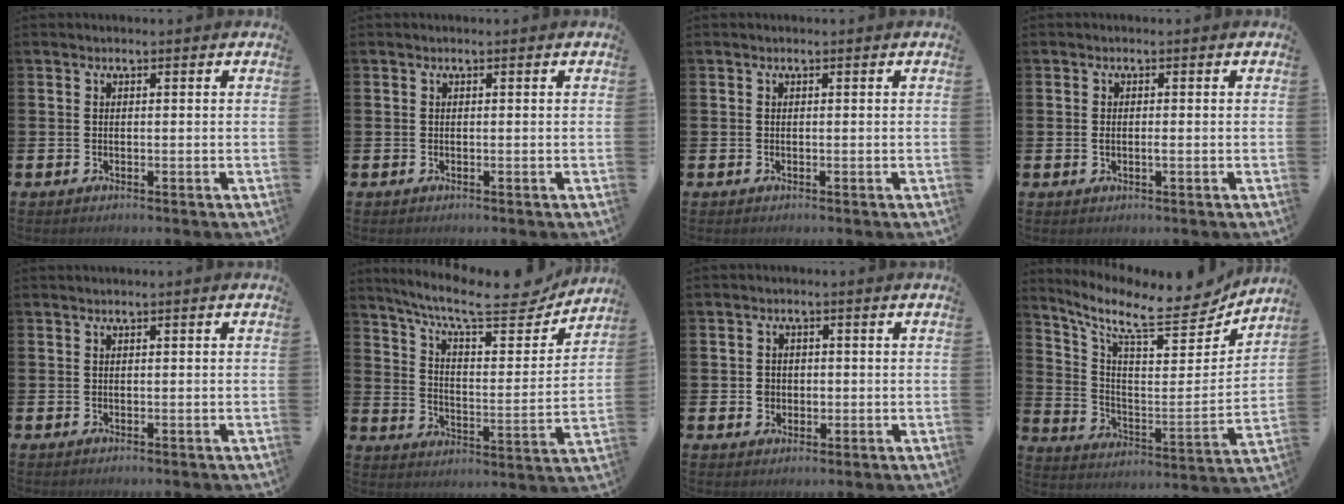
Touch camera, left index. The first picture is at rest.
{"total": 0.0}
{"total": 0.0}
{"total": 0.9, "force": [-0.1, 0.3, 0.8], "torque": [-0.008, -0.003, -0.005]}
{"total": 0.0}
{"total": 10.9, "force": [9.5, 2.3, 4.8], "torque": [-0.110, -0.063, 0.160]}
{"total": 2.0, "force": [0.0, 1.9, 0.5], "torque": [-0.006, 0.005, -0.006]}
{"total": 10.7, "force": [8.9, 2.9, 5.1], "torque": [-0.121, -0.070, 0.144]}